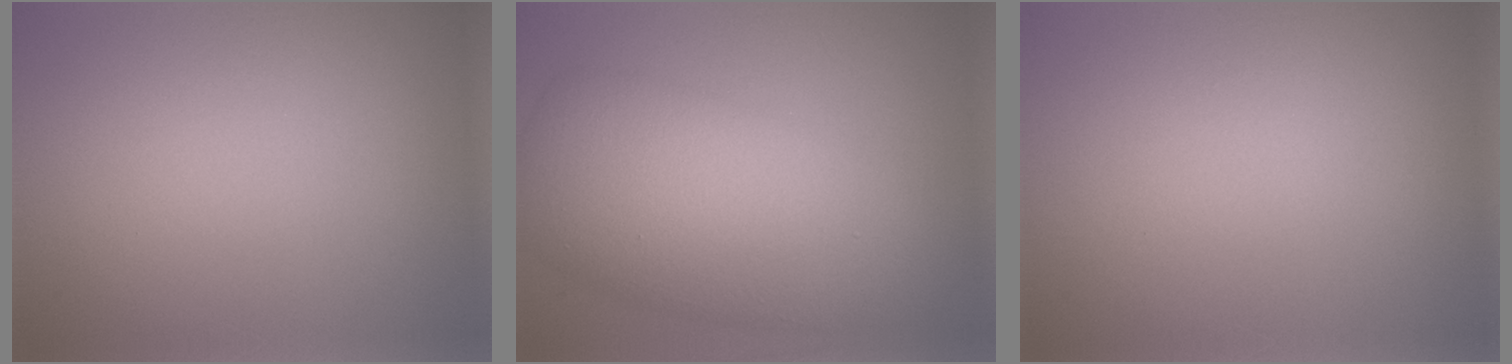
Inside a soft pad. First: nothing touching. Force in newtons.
{"total": 9.5, "press": 9.5, "slide": 0.3}
{"total": 0.0}